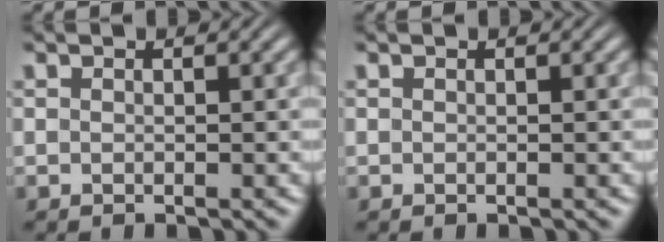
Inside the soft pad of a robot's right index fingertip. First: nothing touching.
{"total": 0.0}